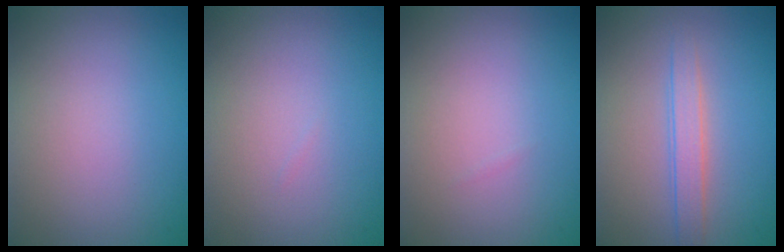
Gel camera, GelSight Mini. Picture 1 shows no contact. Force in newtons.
{"total": 0.0}
{"total": 0.0}
{"total": 2.1, "press": 2.1, "slide": 0.1}